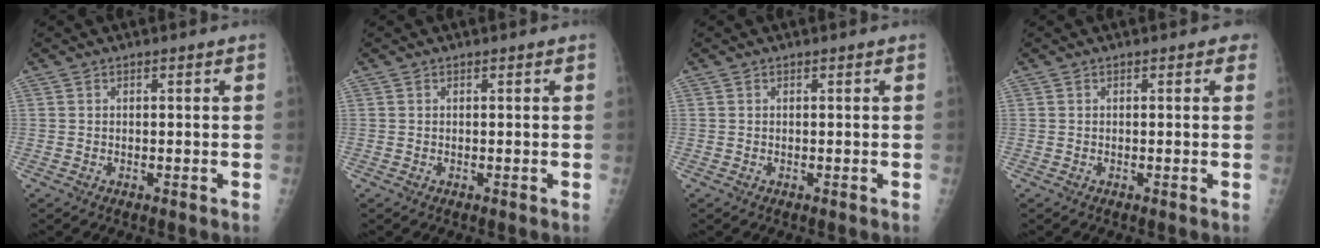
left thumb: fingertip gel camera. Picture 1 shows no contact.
{"total": 0.0}
{"total": 0.0}
{"total": 0.7, "force": [0.3, 0.5, 0.4], "torque": [0.006, 0.001, -0.003]}